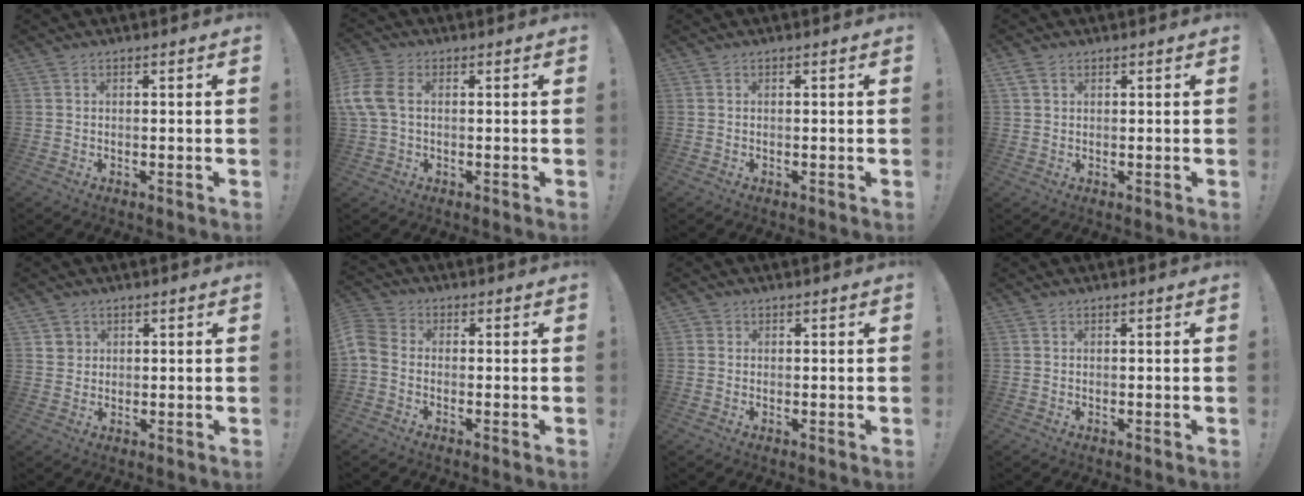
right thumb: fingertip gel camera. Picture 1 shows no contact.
{"total": 8.5, "force": [0.7, 5.4, 6.5], "torque": [-0.150, 0.004, 0.018]}
{"total": 0.0}
{"total": 2.7, "force": [1.6, 1.7, 1.4], "torque": [-0.025, 0.000, 0.031]}
{"total": 2.6, "force": [1.4, 2.1, 0.3], "torque": [0.001, -0.007, 0.024]}
{"total": 3.6, "force": [-1.0, 2.7, 2.1], "torque": [-0.049, 0.006, -0.019]}
{"total": 1.0, "force": [0.3, 0.9, 0.2], "torque": [-0.012, 0.005, 0.008]}
{"total": 0.0}